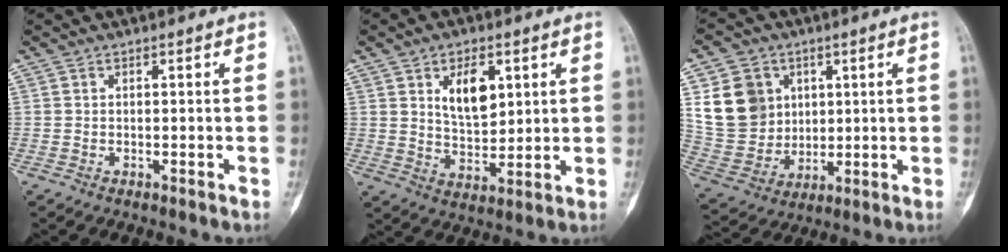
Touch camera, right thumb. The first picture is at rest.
{"total": 9.1, "force": [3.4, 5.1, 6.7], "torque": [-0.090, -0.022, 0.065]}
{"total": 13.6, "force": [4.2, 11.6, 5.6], "torque": [-0.083, -0.009, 0.094]}